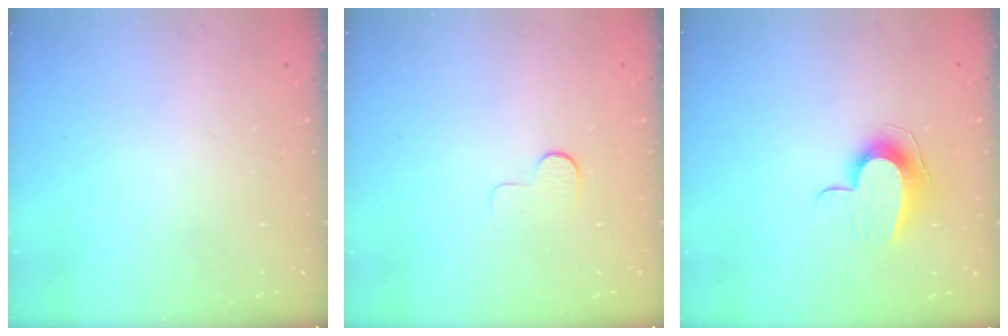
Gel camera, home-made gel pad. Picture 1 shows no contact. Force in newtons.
{"total": 4.9, "press": 4.8, "slide": 0.5}
{"total": 9.6, "press": 9.6, "slide": 0.5}